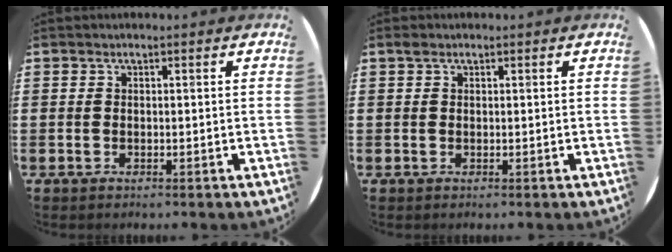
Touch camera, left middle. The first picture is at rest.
{"total": 0.6, "force": [0.5, 0.4, 0.2], "torque": [0.003, -0.001, 0.007]}